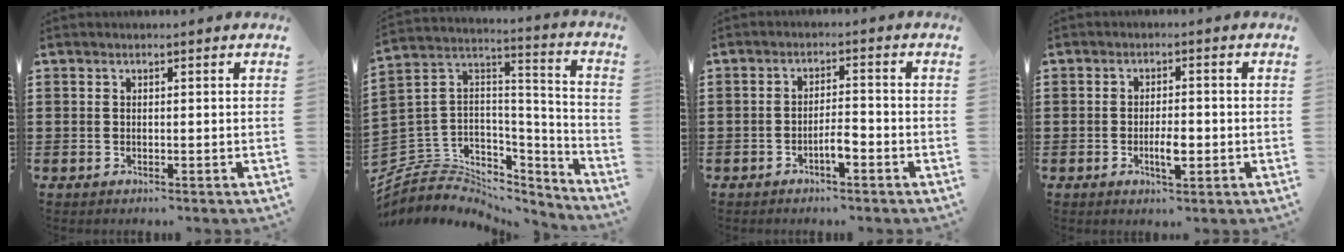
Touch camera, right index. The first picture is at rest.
{"total": 5.5, "force": [-3.1, 4.5, 0.3], "torque": [-0.040, -0.013, -0.064]}
{"total": 3.2, "force": [-1.8, 0.8, 2.5], "torque": [-0.043, 0.006, -0.033]}
{"total": 3.8, "force": [-1.1, 1.4, 3.4], "torque": [-0.068, 0.002, -0.021]}